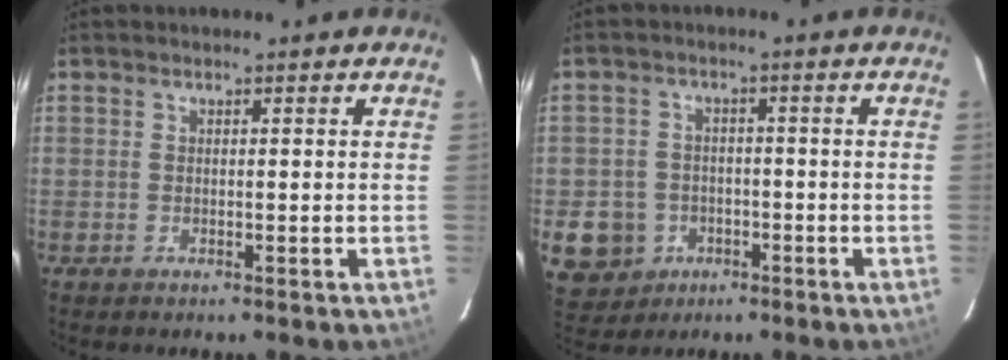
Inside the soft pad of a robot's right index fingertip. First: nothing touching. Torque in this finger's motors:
{"motor_torque": [-0.21, -0.03, -0.96, -0.21]}